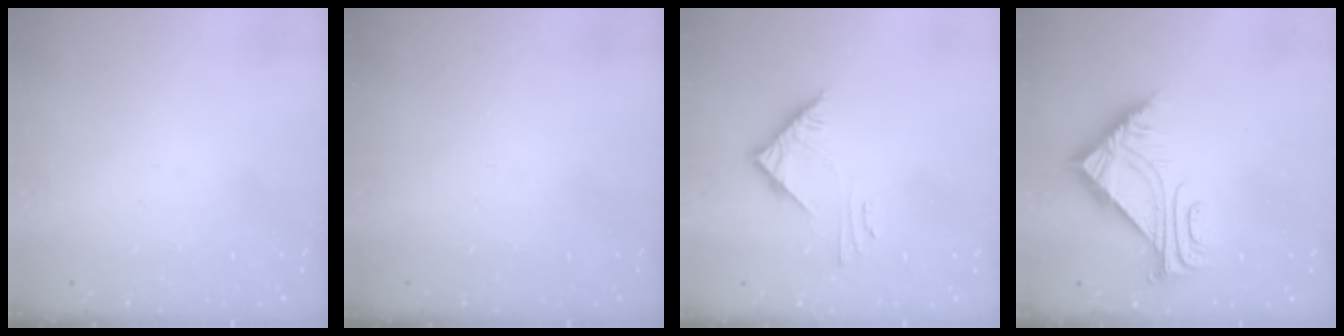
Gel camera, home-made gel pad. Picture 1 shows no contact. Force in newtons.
{"total": 0.0}
{"total": 5.2, "press": 5.2, "slide": 0.5}
{"total": 6.5, "press": 6.4, "slide": 0.9}